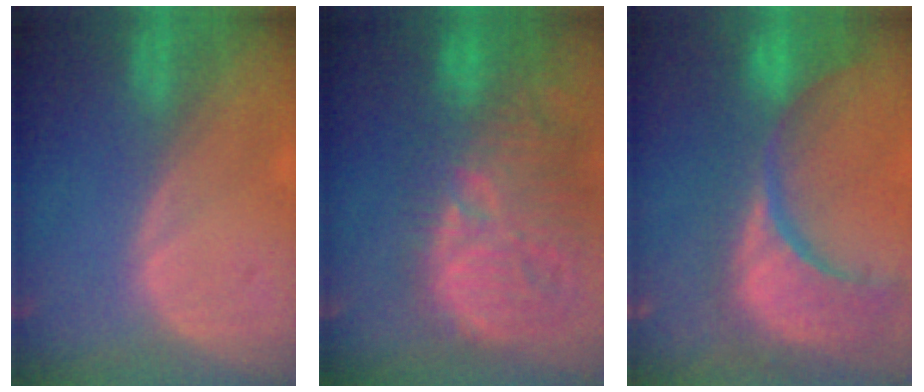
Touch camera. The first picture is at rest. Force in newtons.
{"total": 14.8, "press": 13.1, "slide": 6.9}
{"total": 15.3, "press": 12.2, "slide": 9.3}